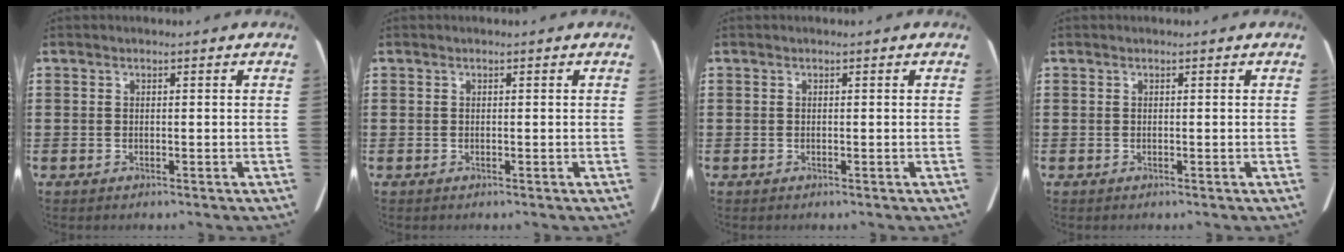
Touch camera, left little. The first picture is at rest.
{"total": 0.0}
{"total": 0.0}
{"total": 0.0}